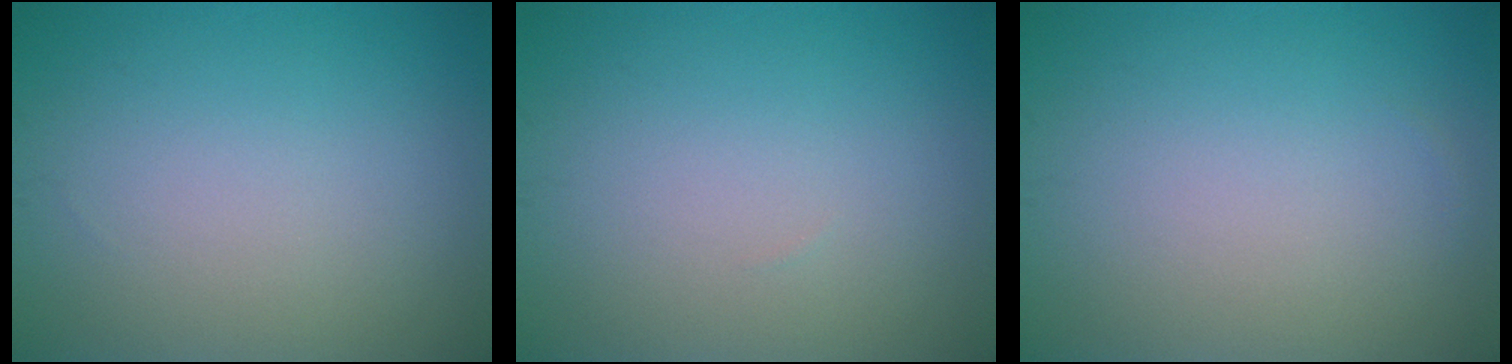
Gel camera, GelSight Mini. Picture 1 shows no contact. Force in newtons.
{"total": 0.0}
{"total": 0.0}